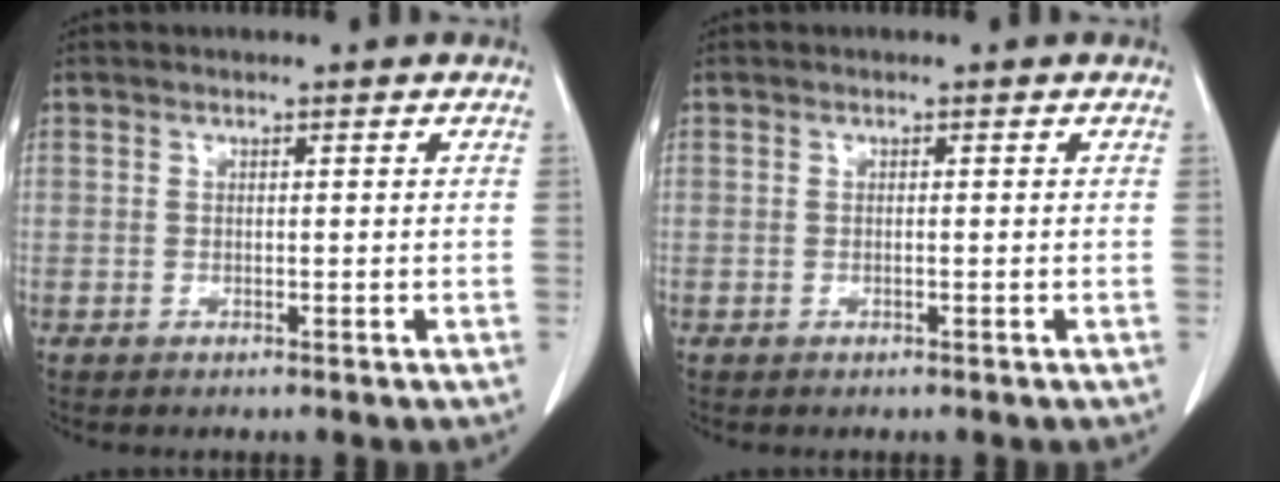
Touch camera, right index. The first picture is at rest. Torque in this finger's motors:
{"motor_torque": [-0.10, 0.06, -0.02, 0.01]}